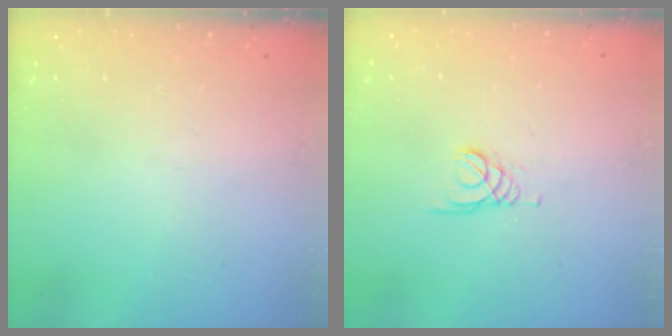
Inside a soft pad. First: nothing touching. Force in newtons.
{"total": 1.4, "press": 1.4, "slide": 0.2}